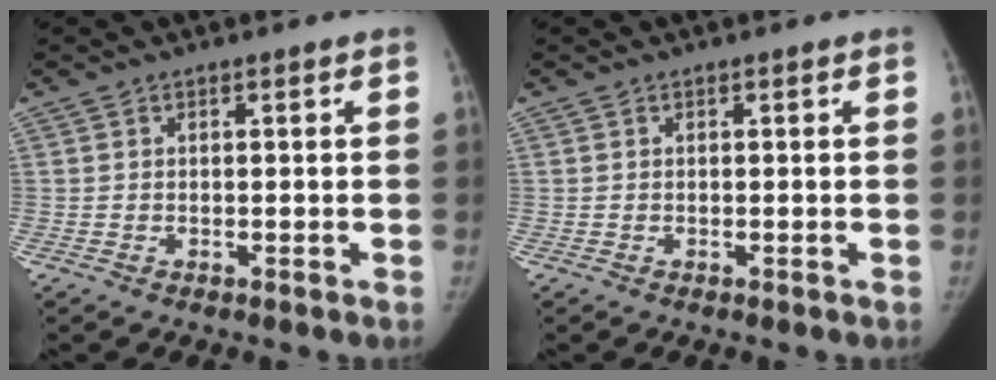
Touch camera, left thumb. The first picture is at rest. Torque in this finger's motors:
{"motor_torque": [-0.01, -0.02, 0.16, 0.00, 0.00]}